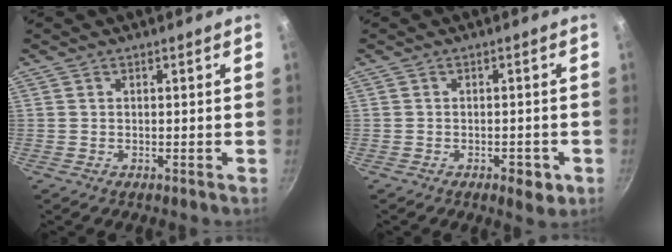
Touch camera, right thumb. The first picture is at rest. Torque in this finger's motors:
{"motor_torque": [0.77, 0.43, -0.14, 0.05, -0.01]}